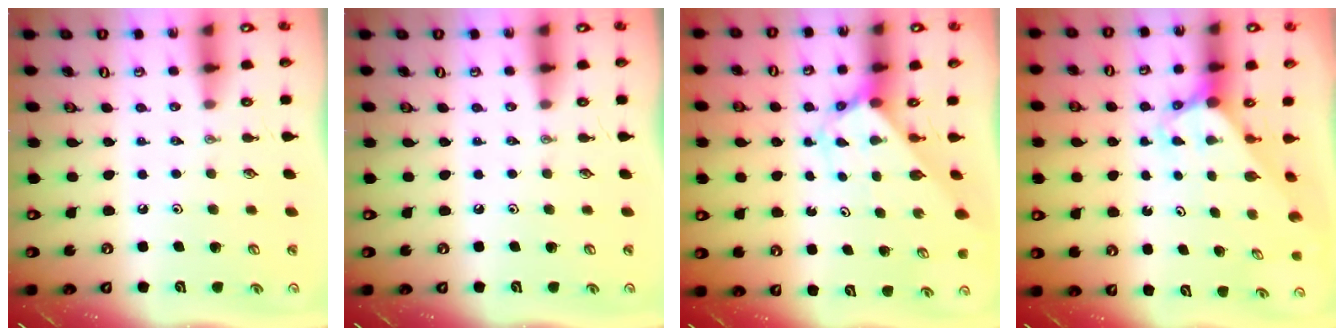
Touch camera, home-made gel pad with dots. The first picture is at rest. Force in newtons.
{"total": 0.0}
{"total": 2.6, "press": 2.6, "slide": 0.2}
{"total": 3.0, "press": 3.0, "slide": 0.2}